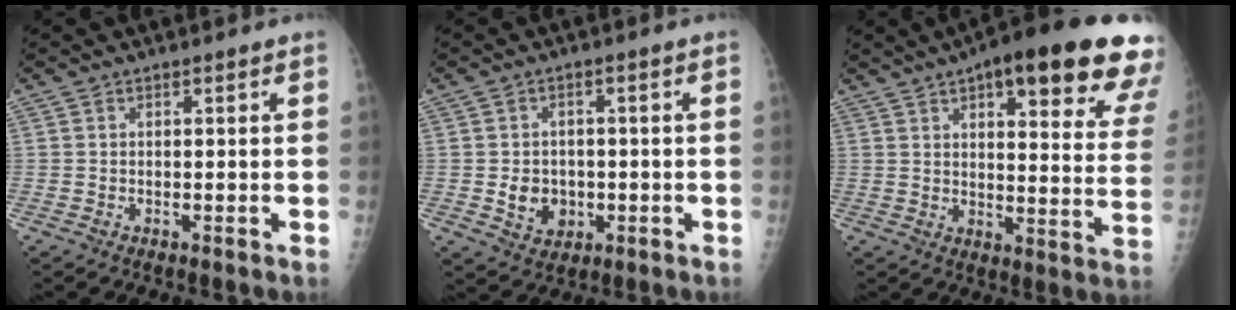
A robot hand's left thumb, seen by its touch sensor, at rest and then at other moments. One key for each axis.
{"total": 5.8, "fx": -1.0, "fy": 4.9, "fz": 2.9, "tx": -0.023, "ty": 0.005, "tz": -0.007}
{"total": 26.0, "fx": 15.5, "fy": 6.9, "fz": 19.6, "tx": -0.217, "ty": -0.037, "tz": 0.192}